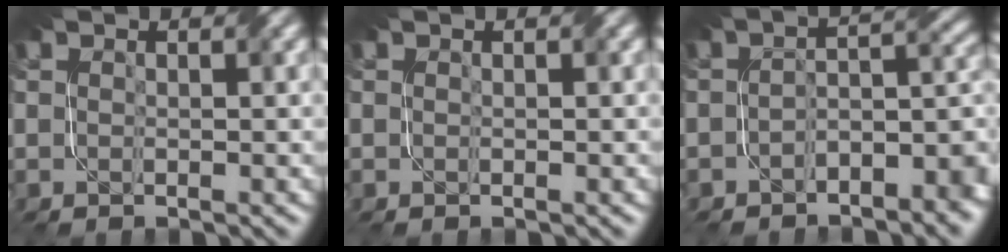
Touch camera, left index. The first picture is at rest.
{"total": 0.0}
{"total": 6.3, "force": [-3.2, 3.1, 4.5], "torque": [-0.043, 0.001, -0.055]}